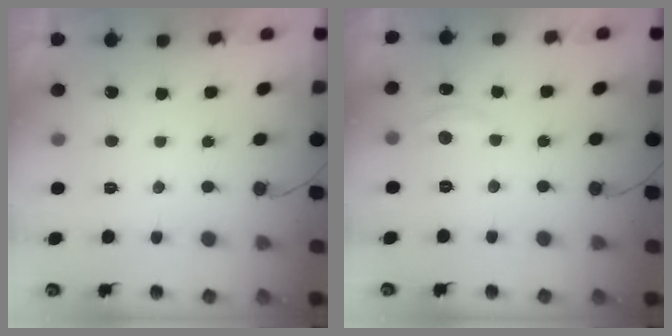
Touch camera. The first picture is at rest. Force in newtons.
{"total": 3.8, "press": 3.8, "slide": 0.4}